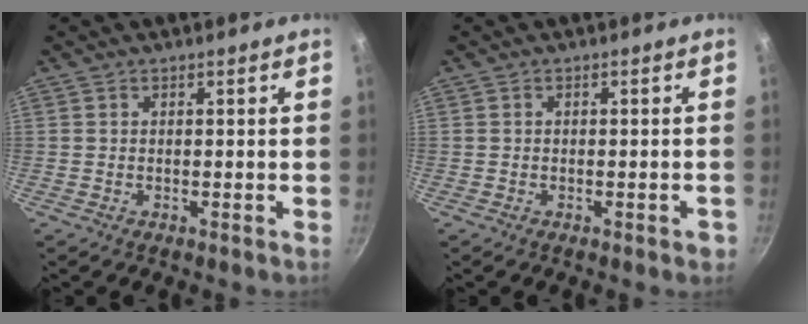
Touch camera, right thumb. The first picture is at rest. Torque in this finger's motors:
{"motor_torque": [-0.23, -0.01, 0.12, 0.06, -0.03]}